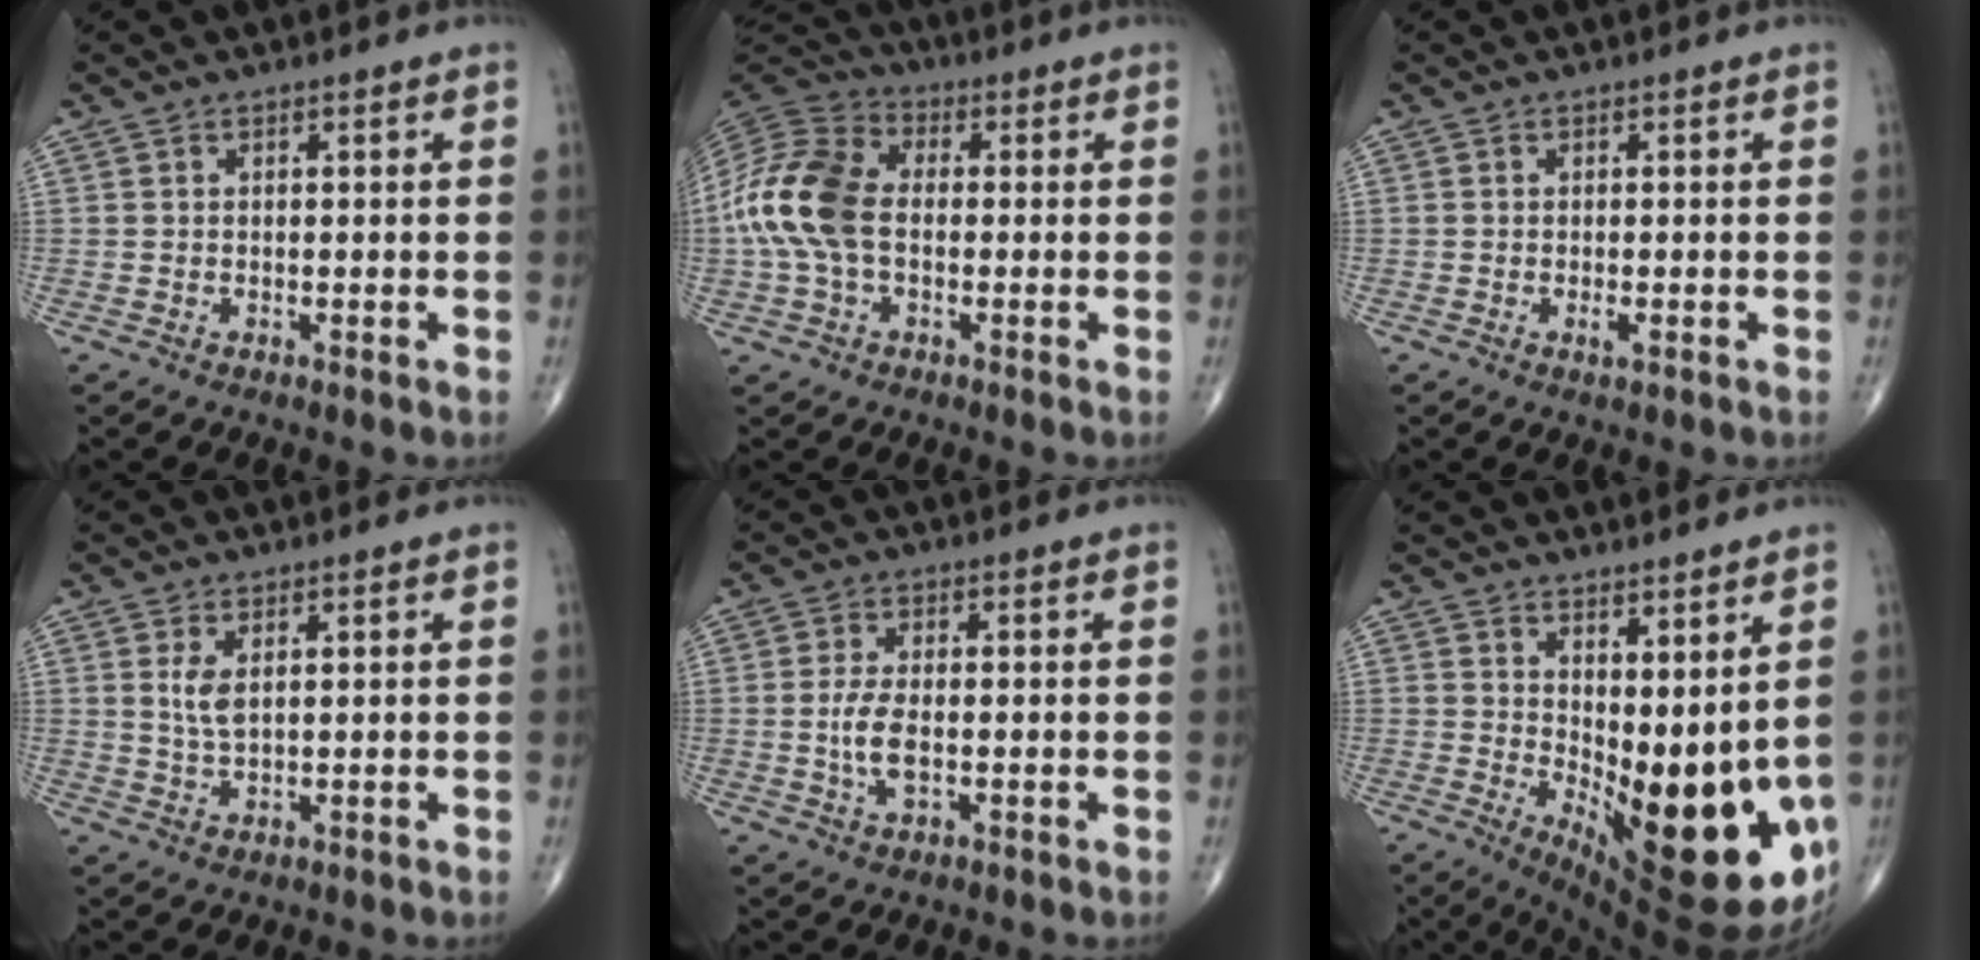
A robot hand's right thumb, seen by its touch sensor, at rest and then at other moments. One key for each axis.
{"total": 13.6, "fx": -0.9, "fy": 9.1, "fz": 10.1, "tx": -0.213, "ty": 0.034, "tz": -0.026}
{"total": 1.3, "fx": -0.4, "fy": 0.4, "fz": 1.1, "tx": -0.020, "ty": -0.003, "tz": -0.009}
{"total": 3.3, "fx": 1.1, "fy": 1.3, "fz": 2.8, "tx": -0.057, "ty": -0.008, "tz": 0.027}
{"total": 5.0, "fx": -0.5, "fy": 2.3, "fz": 4.4, "tx": -0.092, "ty": -0.003, "tz": -0.011}
{"total": 18.1, "fx": 0.8, "fy": 6.7, "fz": 16.8, "tx": -0.231, "ty": -0.048, "tz": 0.037}